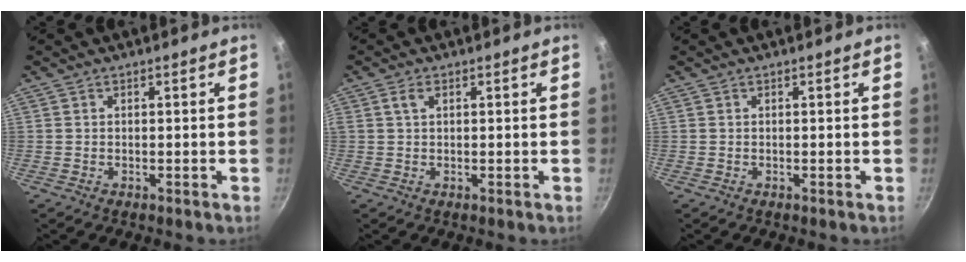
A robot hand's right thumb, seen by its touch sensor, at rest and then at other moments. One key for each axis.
{"total": 2.0, "fx": 0.8, "fy": 0.9, "fz": 1.6, "tx": -0.031, "ty": 0.003, "tz": 0.015}
{"total": 0.0}